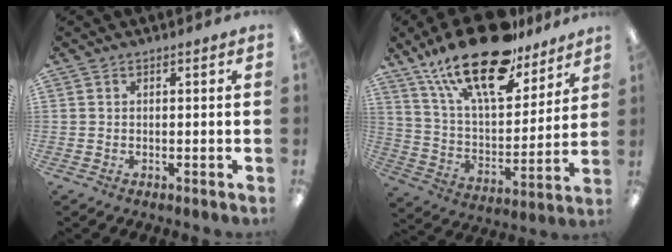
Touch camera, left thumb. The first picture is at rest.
{"total": 24.9, "force": [17.4, 9.8, 14.8], "torque": [-0.252, -0.098, 0.300]}